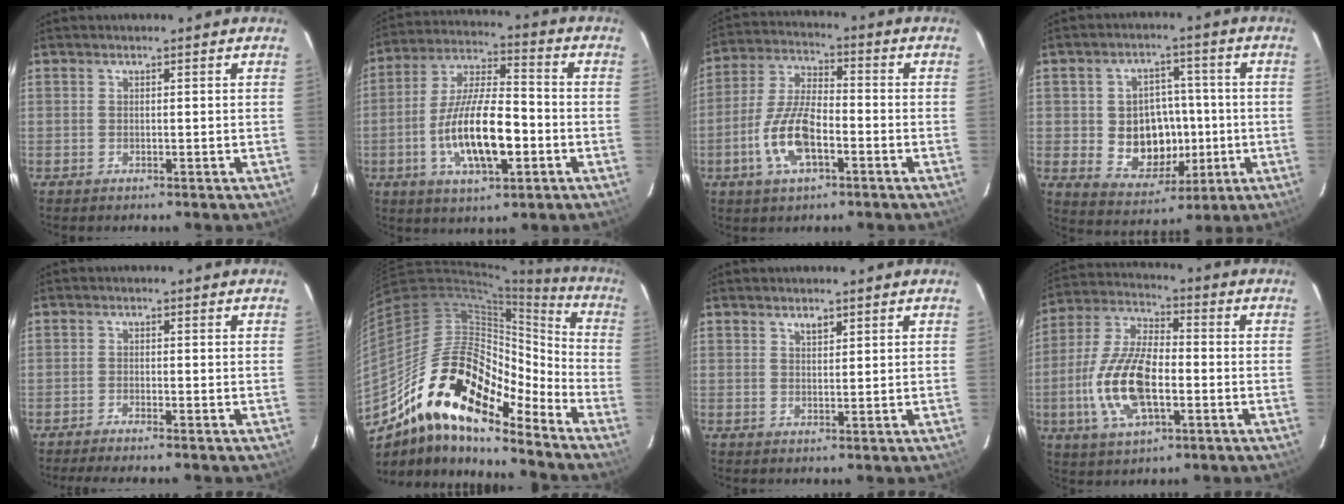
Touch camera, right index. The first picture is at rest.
{"total": 15.4, "force": [-4.3, 5.3, 13.8], "torque": [-0.267, -0.001, -0.074]}
{"total": 11.5, "force": [-4.4, 4.6, 9.5], "torque": [-0.205, 0.002, -0.084]}
{"total": 11.5, "force": [-1.3, 9.4, 6.4], "torque": [-0.135, 0.007, 0.002]}
{"total": 3.3, "force": [-3.0, -0.2, 1.5], "torque": [-0.037, -0.009, -0.053]}
{"total": 22.7, "force": [-15.5, 7.8, 14.6], "torque": [-0.250, -0.019, -0.290]}
{"total": 1.6, "force": [1.2, 0.7, 0.9], "torque": [-0.012, 0.003, 0.021]}
{"total": 15.4, "force": [-3.7, 6.8, 13.3], "torque": [-0.287, 0.000, -0.070]}